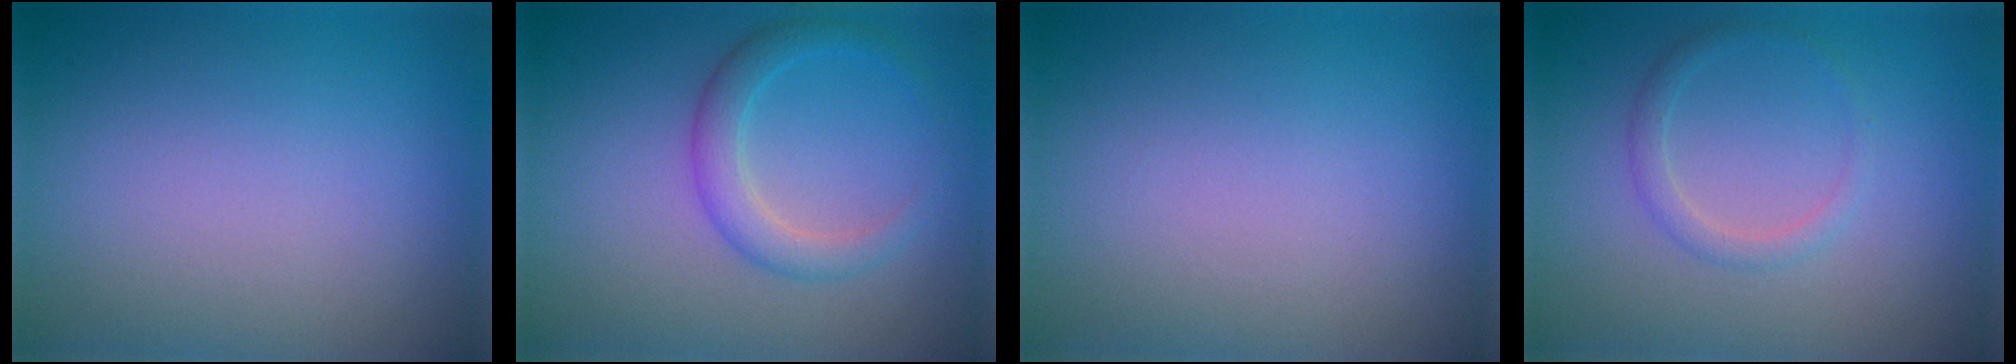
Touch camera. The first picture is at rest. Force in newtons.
{"total": 2.8, "press": 2.7, "slide": 0.2}
{"total": 0.0}
{"total": 1.5, "press": 1.5, "slide": 0.2}